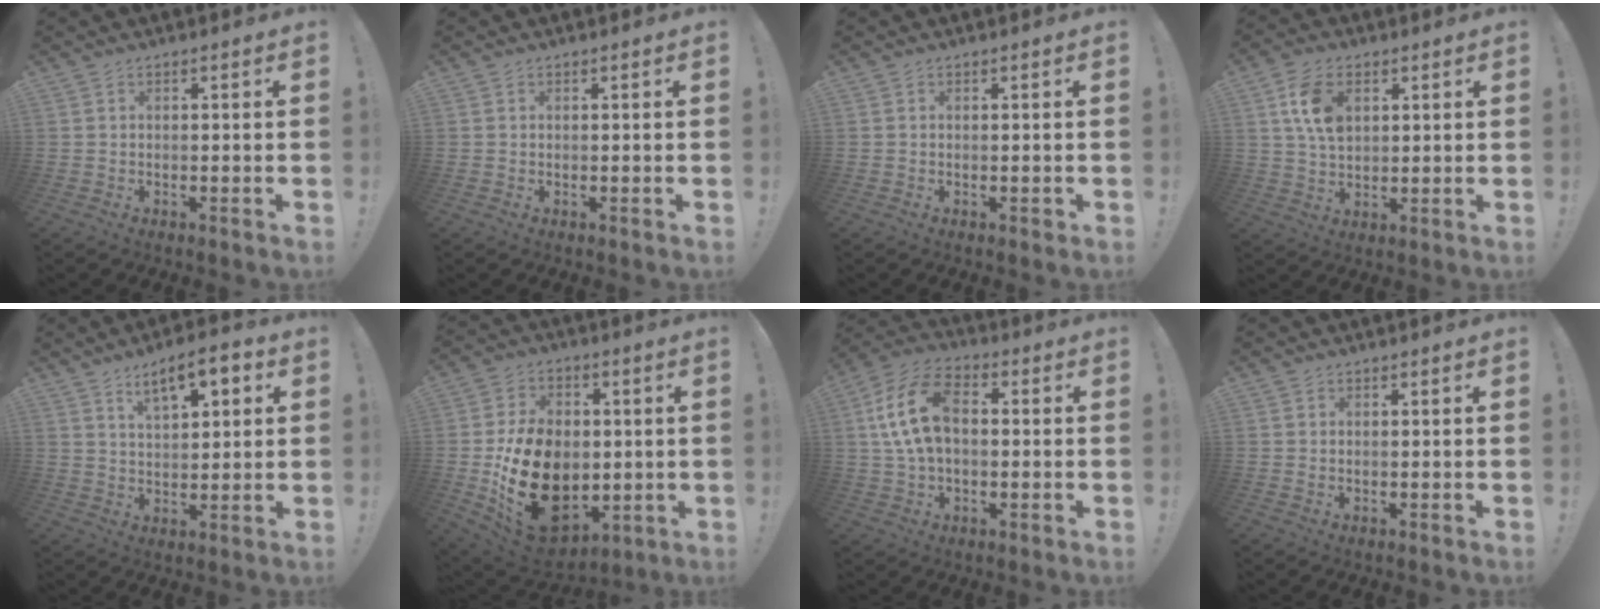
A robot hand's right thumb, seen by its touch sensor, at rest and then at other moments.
{"total": 0.0}
{"total": 0.6, "force": [0.1, 0.4, 0.4], "torque": [-0.004, -0.001, 0.001]}
{"total": 10.6, "force": [3.5, 7.0, 7.2], "torque": [-0.135, 0.003, 0.067]}
{"total": 9.9, "force": [5.1, 4.0, 7.5], "torque": [-0.113, -0.016, 0.087]}
{"total": 25.4, "force": [-3.7, 18.1, 17.3], "torque": [-0.301, 0.013, -0.033]}
{"total": 15.1, "force": [1.9, 9.5, 11.6], "torque": [-0.215, 0.011, 0.034]}
{"total": 0.6, "force": [0.4, 0.4, 0.2], "torque": [0.000, -0.002, 0.008]}